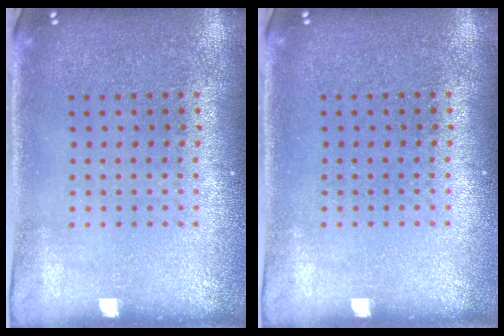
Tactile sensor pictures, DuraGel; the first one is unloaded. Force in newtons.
{"total": 0.0}